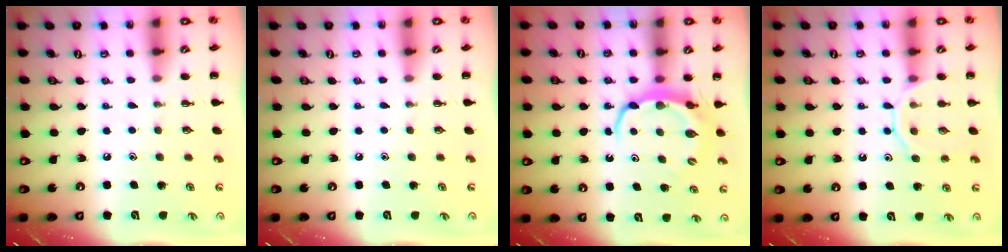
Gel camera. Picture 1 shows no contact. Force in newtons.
{"total": 0.0}
{"total": 6.2, "press": 6.2, "slide": 0.3}
{"total": 10.8, "press": 10.8, "slide": 1.3}